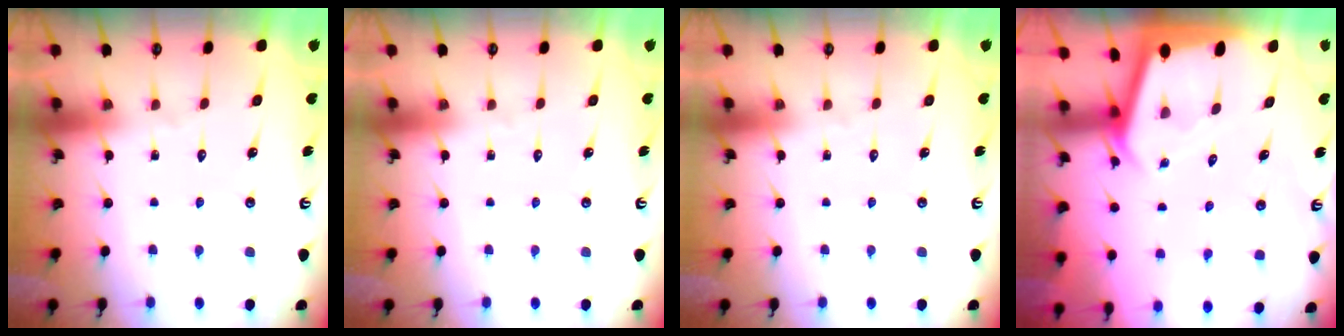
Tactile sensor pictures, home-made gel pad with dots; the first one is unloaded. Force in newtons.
{"total": 0.0}
{"total": 0.0}
{"total": 2.1, "press": 2.1, "slide": 0.2}